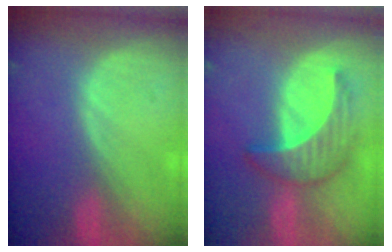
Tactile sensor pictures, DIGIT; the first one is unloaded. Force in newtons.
{"total": 6.9, "press": 6.4, "slide": 2.8}